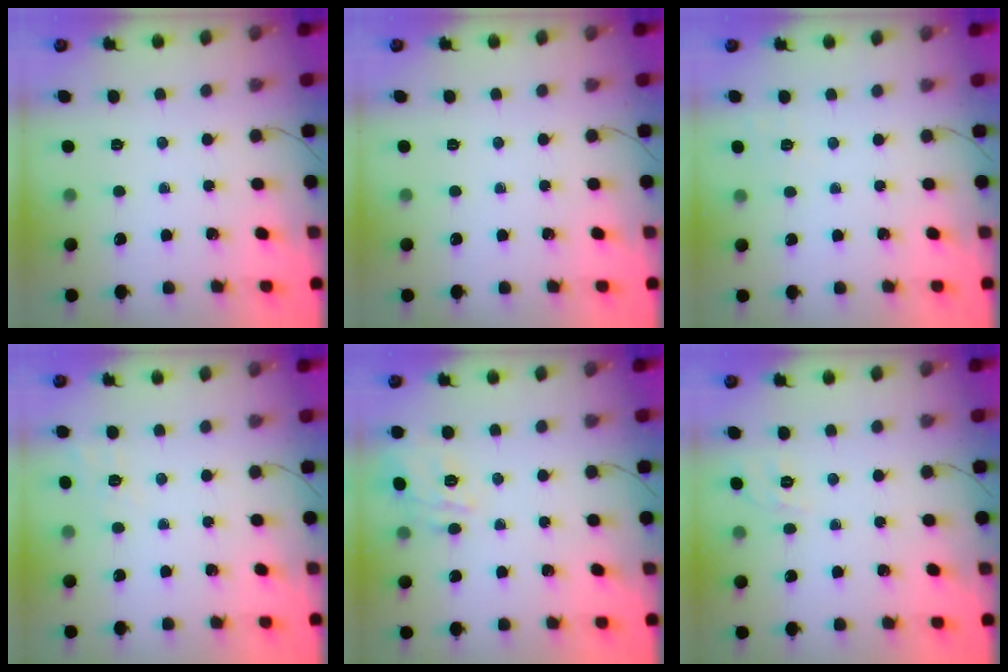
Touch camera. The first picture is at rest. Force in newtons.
{"total": 0.0}
{"total": 2.8, "press": 2.4, "slide": 1.5}
{"total": 8.3, "press": 8.1, "slide": 2.1}
{"total": 10.1, "press": 10.0, "slide": 1.0}
{"total": 1.5, "press": 0.0, "slide": 1.5}